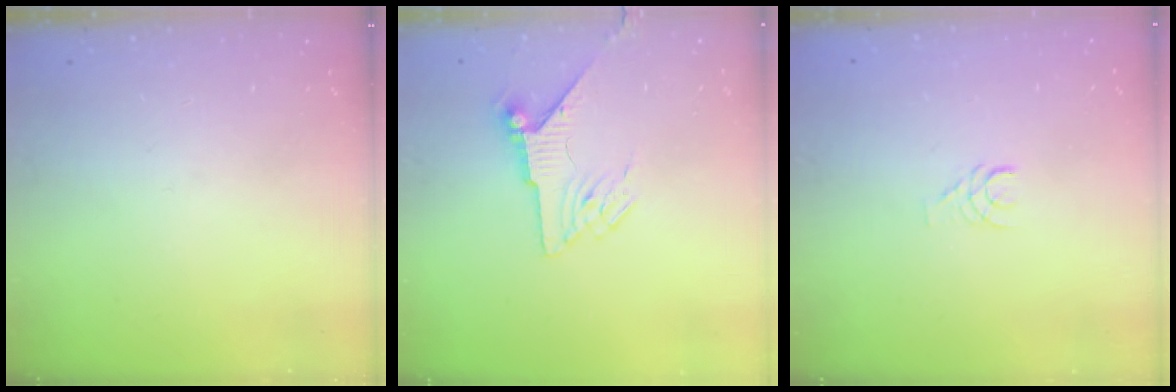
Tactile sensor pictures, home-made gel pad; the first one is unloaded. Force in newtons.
{"total": 6.7, "press": 6.7, "slide": 1.0}
{"total": 3.6, "press": 3.6, "slide": 0.4}